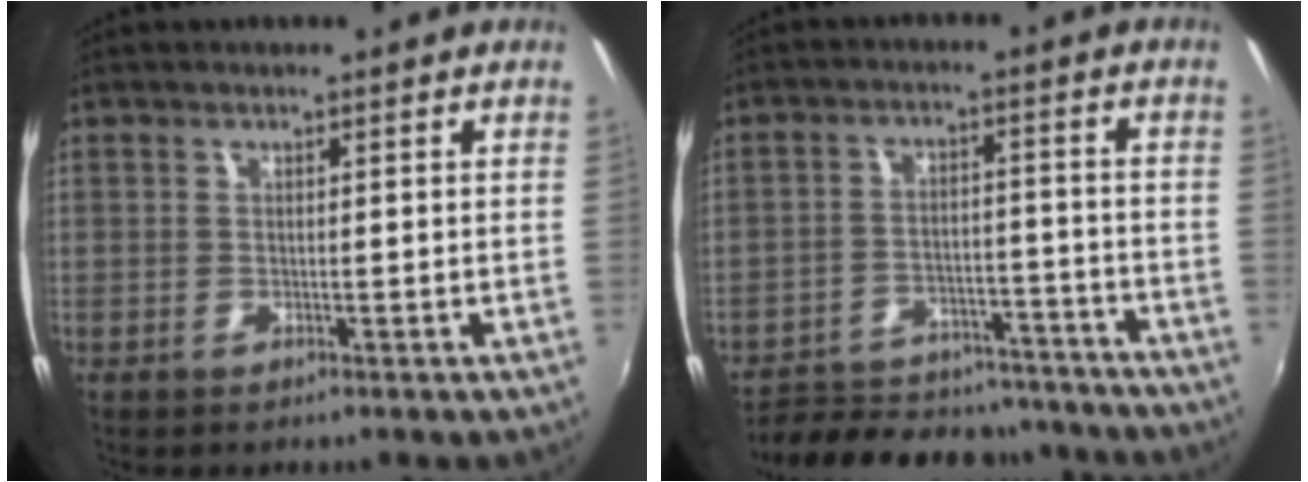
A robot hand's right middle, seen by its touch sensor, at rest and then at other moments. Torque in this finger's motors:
{"motor_torque": [0.59, -1.54, 0.09, 0.06]}